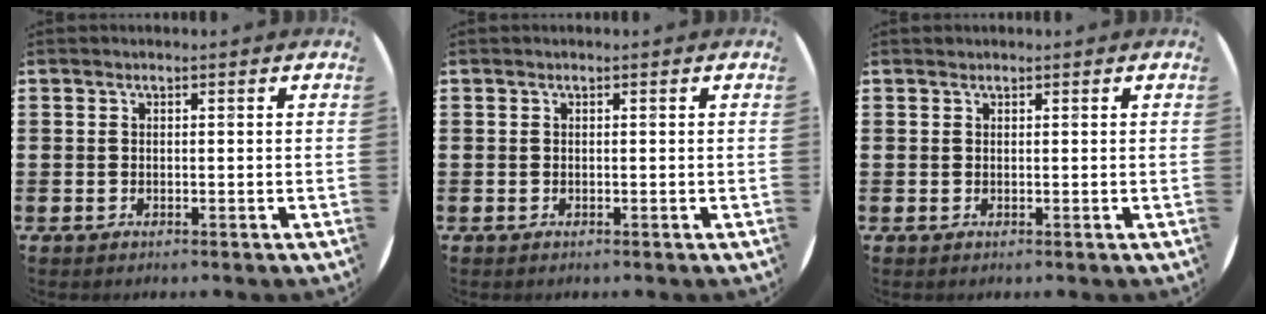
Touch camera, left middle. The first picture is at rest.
{"total": 0.0}
{"total": 0.0}